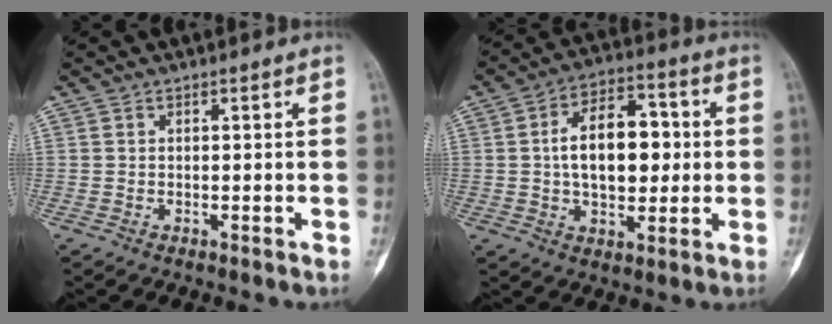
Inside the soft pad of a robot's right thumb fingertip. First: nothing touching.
{"total": 14.3, "force": [0.9, 8.5, 11.6], "torque": [-0.153, 0.020, 0.011]}